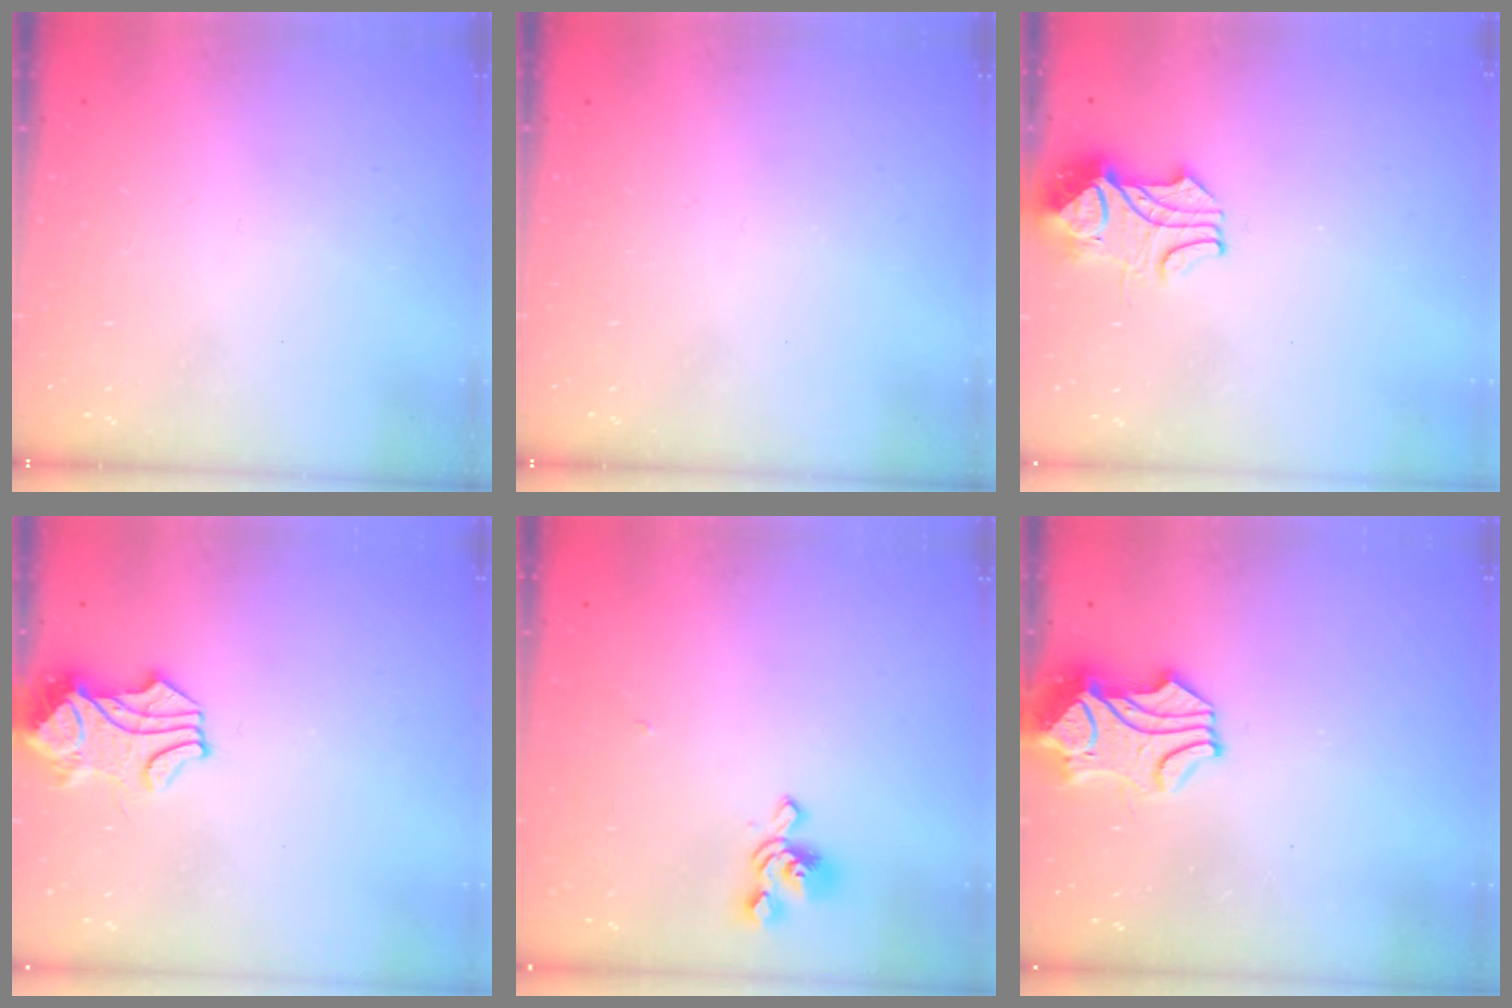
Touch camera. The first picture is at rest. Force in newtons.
{"total": 0.0}
{"total": 2.2, "press": 2.0, "slide": 0.9}
{"total": 1.8, "press": 1.7, "slide": 0.7}
{"total": 1.2, "press": 0.2, "slide": 1.1}
{"total": 2.1, "press": 1.6, "slide": 1.4}